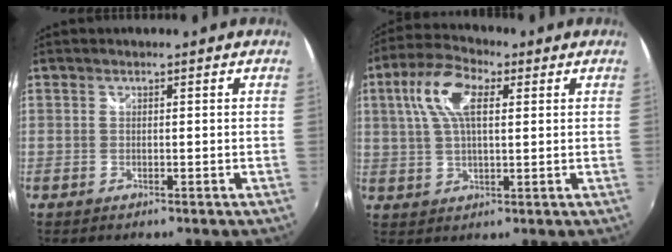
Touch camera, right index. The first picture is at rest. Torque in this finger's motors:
{"motor_torque": [0.56, -0.09, 0.41, 0.15]}